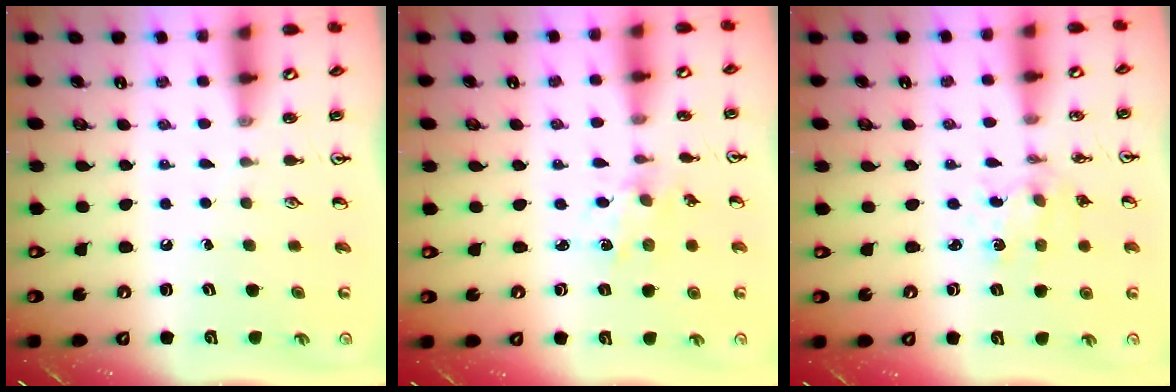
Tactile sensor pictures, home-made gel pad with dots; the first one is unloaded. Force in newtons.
{"total": 1.6, "press": 1.6, "slide": 0.1}
{"total": 2.0, "press": 2.0, "slide": 0.3}